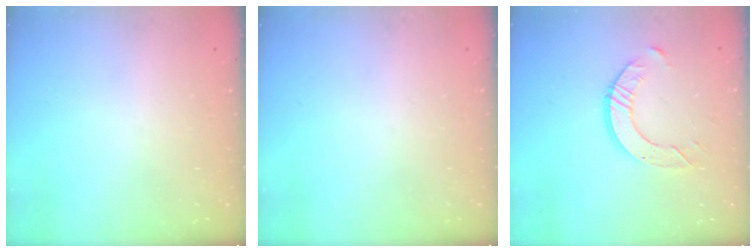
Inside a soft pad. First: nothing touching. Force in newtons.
{"total": 0.0}
{"total": 8.3, "press": 8.2, "slide": 0.7}